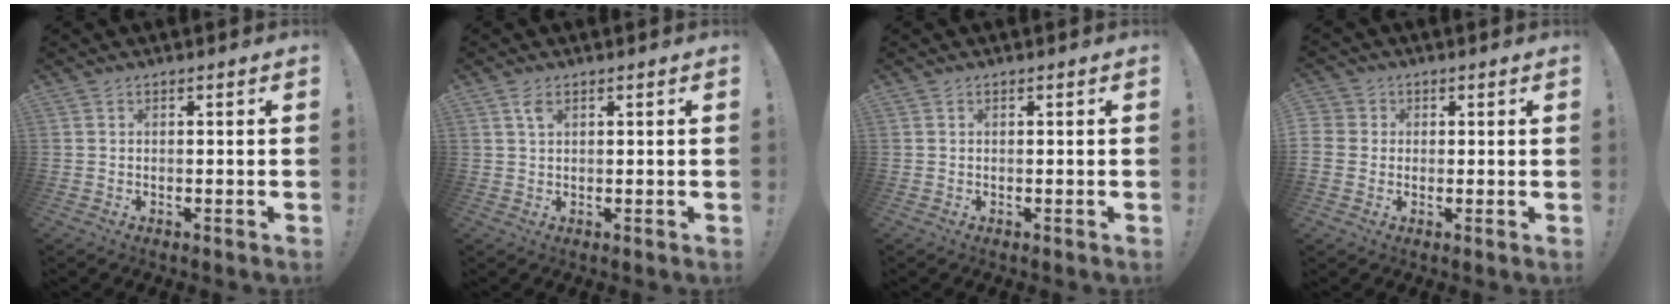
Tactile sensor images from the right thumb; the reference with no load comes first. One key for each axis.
{"total": 2.6, "fx": 1.3, "fy": 1.2, "fz": 1.9, "tx": -0.040, "ty": 0.002, "tz": 0.022}
{"total": 0.0}
{"total": 5.5, "fx": 0.3, "fy": 5.3, "fz": 1.2, "tx": -0.029, "ty": 0.003, "tz": 0.004}